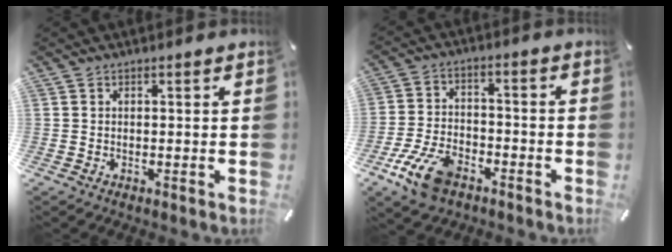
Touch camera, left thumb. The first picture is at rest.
{"total": 11.4, "force": [-6.7, 6.2, 6.9], "torque": [-0.137, 0.034, -0.120]}